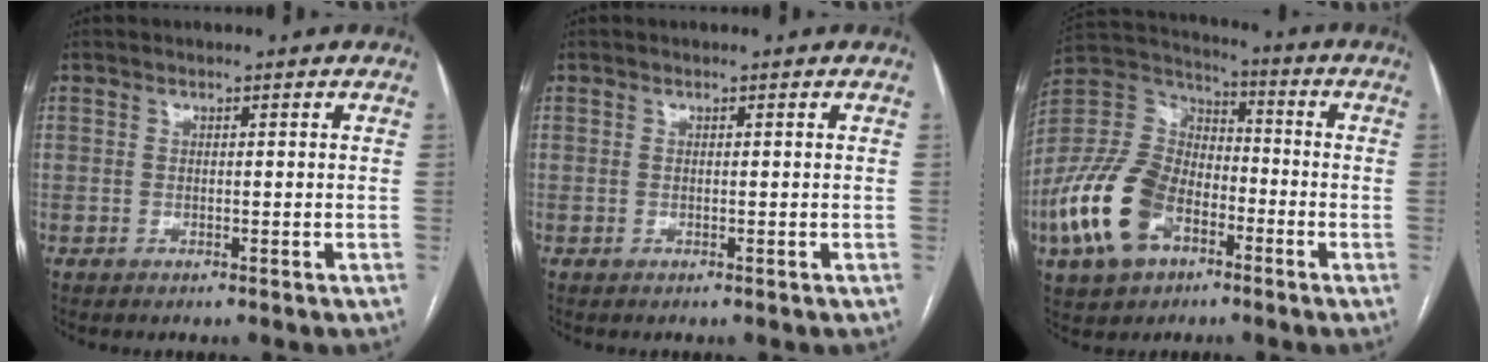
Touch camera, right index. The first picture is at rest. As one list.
[{"total": 0.0}, {"total": 16.6, "force": [-7.0, 10.2, 11.0], "torque": [-0.251, 0.012, -0.134]}]